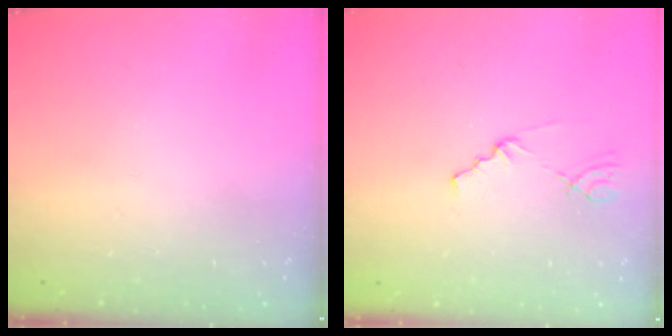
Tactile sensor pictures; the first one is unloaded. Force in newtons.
{"total": 1.1, "press": 1.1, "slide": 0.2}